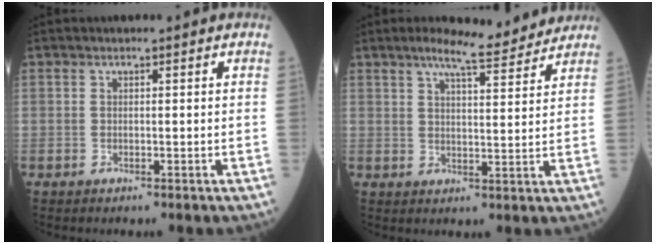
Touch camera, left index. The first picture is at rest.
{"total": 7.9, "force": [7.0, 0.7, 3.6], "torque": [-0.062, 0.008, 0.097]}